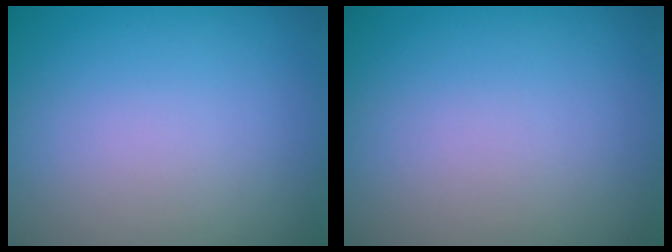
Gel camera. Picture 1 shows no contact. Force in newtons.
{"total": 0.0}